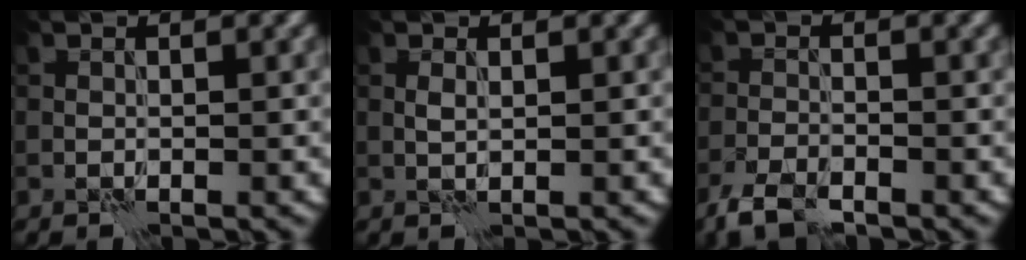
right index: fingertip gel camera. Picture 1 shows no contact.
{"total": 0.6, "force": [0.1, 0.2, 0.5], "torque": [-0.014, 0.001, 0.002]}
{"total": 3.5, "force": [-2.8, 1.2, 1.8], "torque": [-0.034, -0.005, -0.064]}